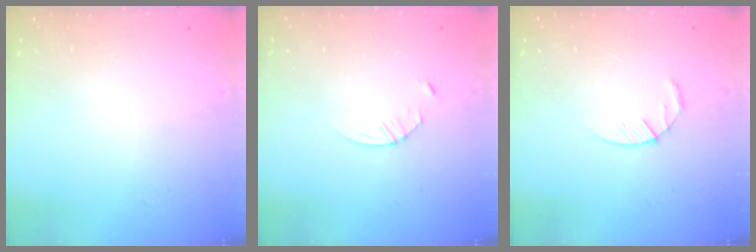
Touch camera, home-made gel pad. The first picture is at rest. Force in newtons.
{"total": 3.3, "press": 3.2, "slide": 0.4}
{"total": 3.6, "press": 3.6, "slide": 0.5}